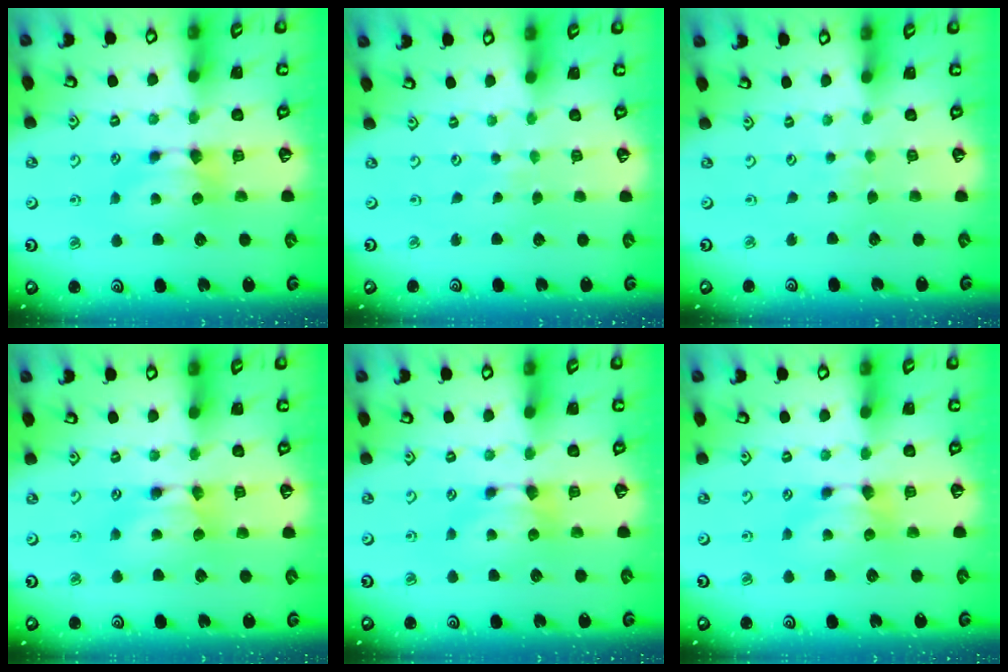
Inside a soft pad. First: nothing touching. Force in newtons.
{"total": 4.9, "press": 4.9, "slide": 0.3}
{"total": 4.5, "press": 4.5, "slide": 0.1}
{"total": 1.7, "press": 1.7, "slide": 0.1}
{"total": 0.0}
{"total": 0.0}